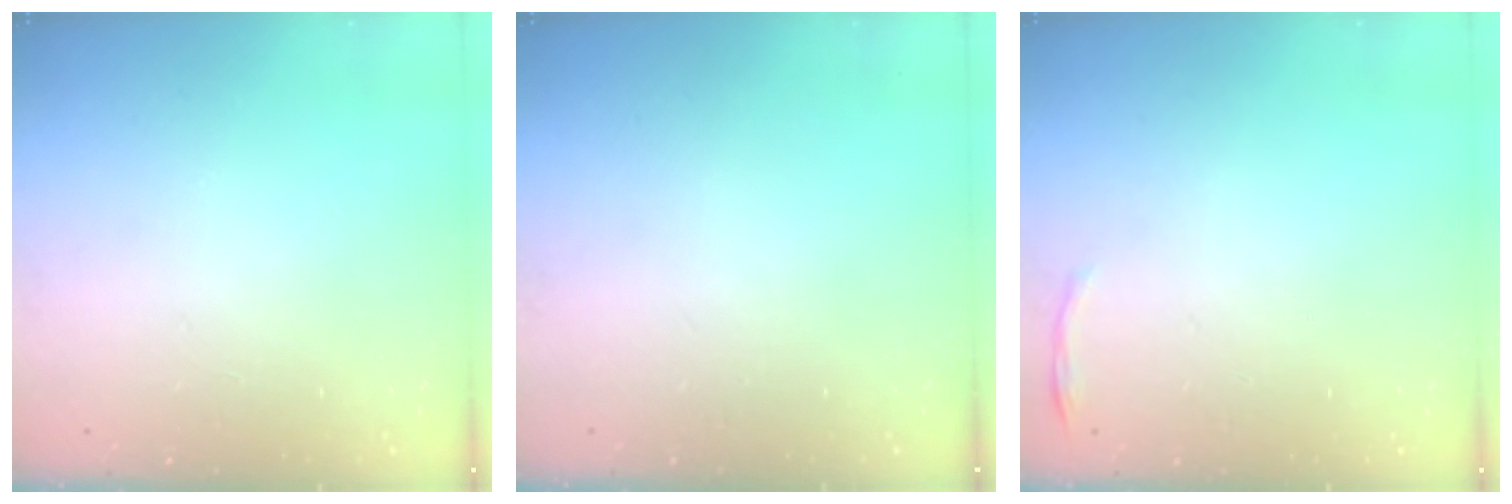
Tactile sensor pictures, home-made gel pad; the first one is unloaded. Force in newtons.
{"total": 0.0}
{"total": 4.1, "press": 3.9, "slide": 1.1}